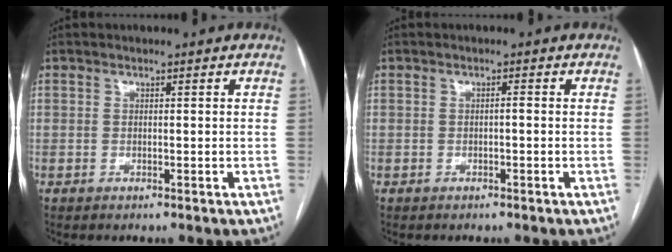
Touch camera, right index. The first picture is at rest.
{"total": 0.5, "force": [-0.2, 0.1, 0.5], "torque": [-0.009, 0.001, -0.004]}